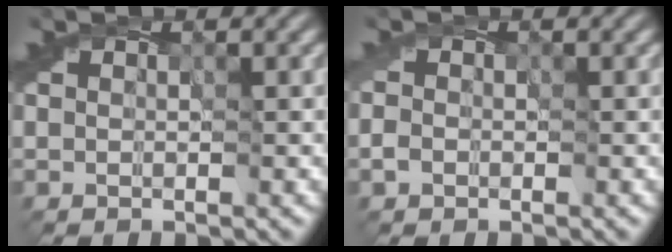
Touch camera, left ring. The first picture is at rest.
{"total": 0.7, "force": [-0.4, 0.6, 0.1], "torque": [-0.002, 0.005, -0.013]}